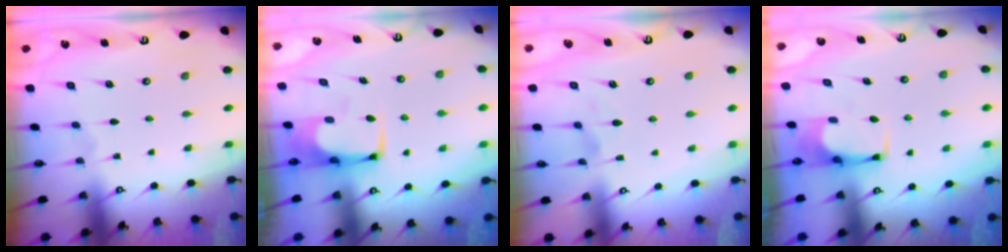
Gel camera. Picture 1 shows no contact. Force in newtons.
{"total": 1.0, "press": 0.9, "slide": 0.2}
{"total": 1.4, "press": 1.0, "slide": 0.9}
{"total": 2.5, "press": 2.5, "slide": 0.4}